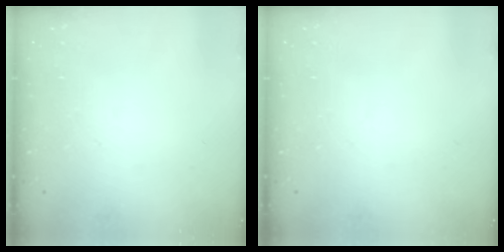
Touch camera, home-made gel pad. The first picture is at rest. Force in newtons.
{"total": 0.0}